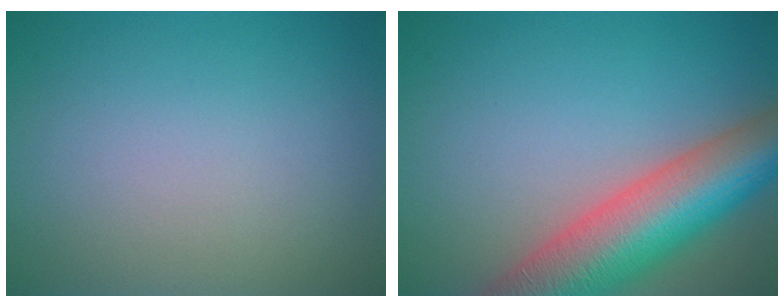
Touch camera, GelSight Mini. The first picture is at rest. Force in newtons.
{"total": 11.2, "press": 11.2, "slide": 0.6}